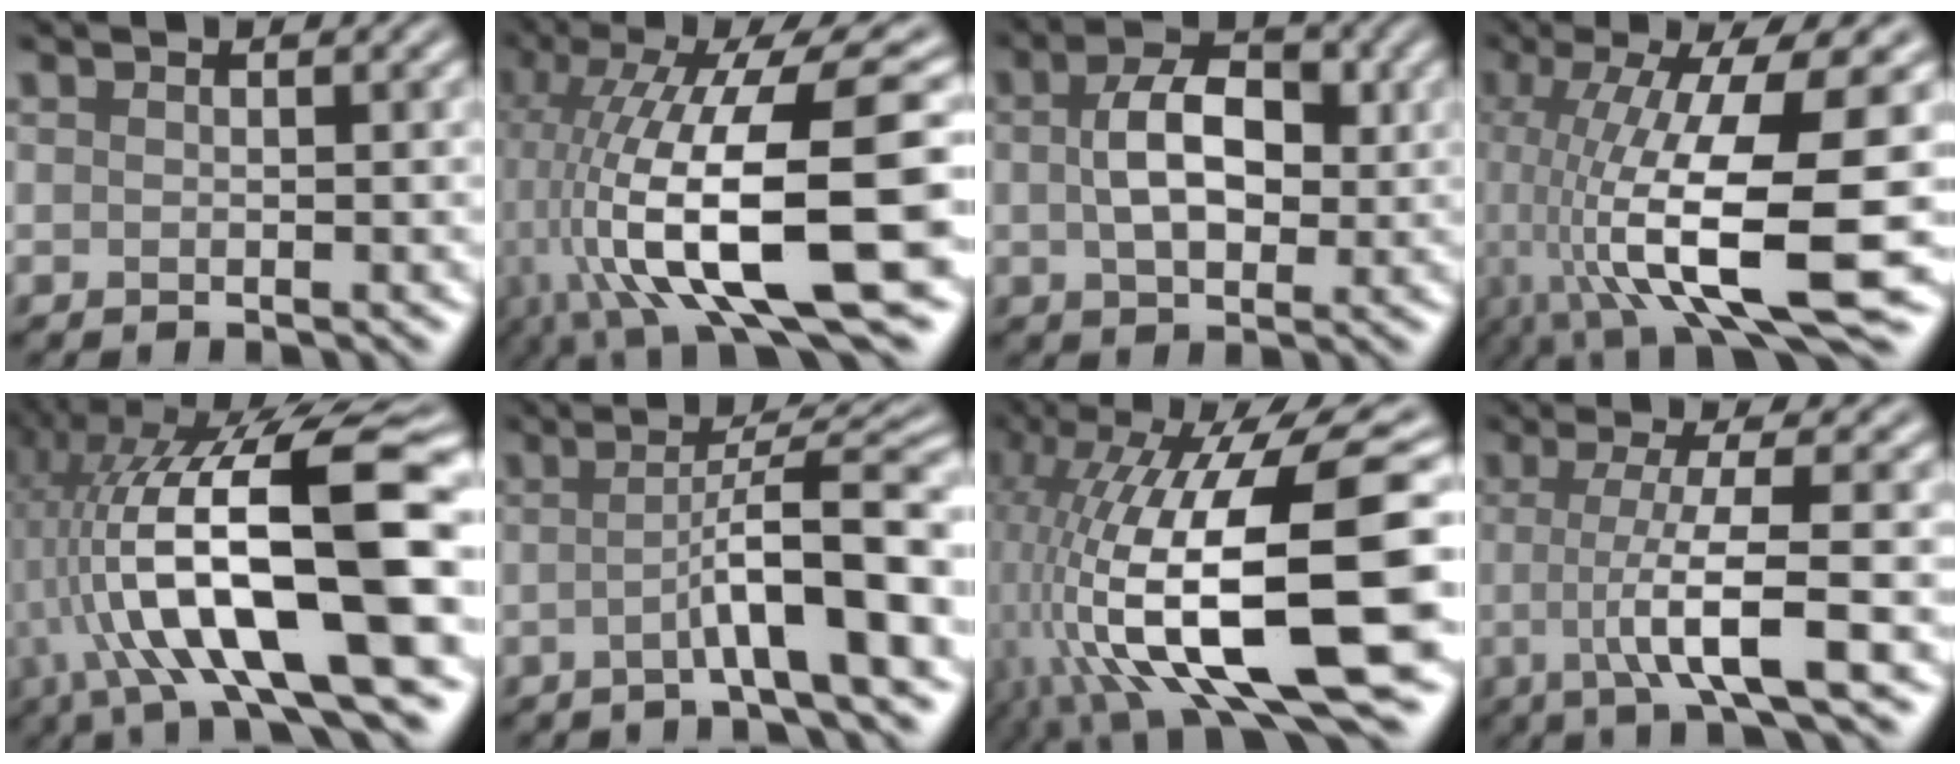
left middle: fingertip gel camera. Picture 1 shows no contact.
{"total": 15.5, "force": [-2.7, 5.1, 14.4], "torque": [-0.250, 0.014, -0.039]}
{"total": 5.3, "force": [0.7, 3.2, 4.2], "torque": [-0.076, 0.010, 0.010]}
{"total": 14.3, "force": [-2.3, 3.7, 13.6], "torque": [-0.234, -0.003, -0.024]}
{"total": 18.3, "force": [-1.5, 5.2, 17.5], "torque": [-0.277, 0.031, -0.012]}
{"total": 6.9, "force": [-1.4, 1.0, 6.7], "torque": [-0.094, 0.023, -0.030]}
{"total": 16.5, "force": [-2.6, 7.1, 14.7], "torque": [-0.270, 0.003, -0.040]}
{"total": 5.8, "force": [-0.8, 0.9, 5.7], "torque": [-0.093, -0.001, -0.016]}